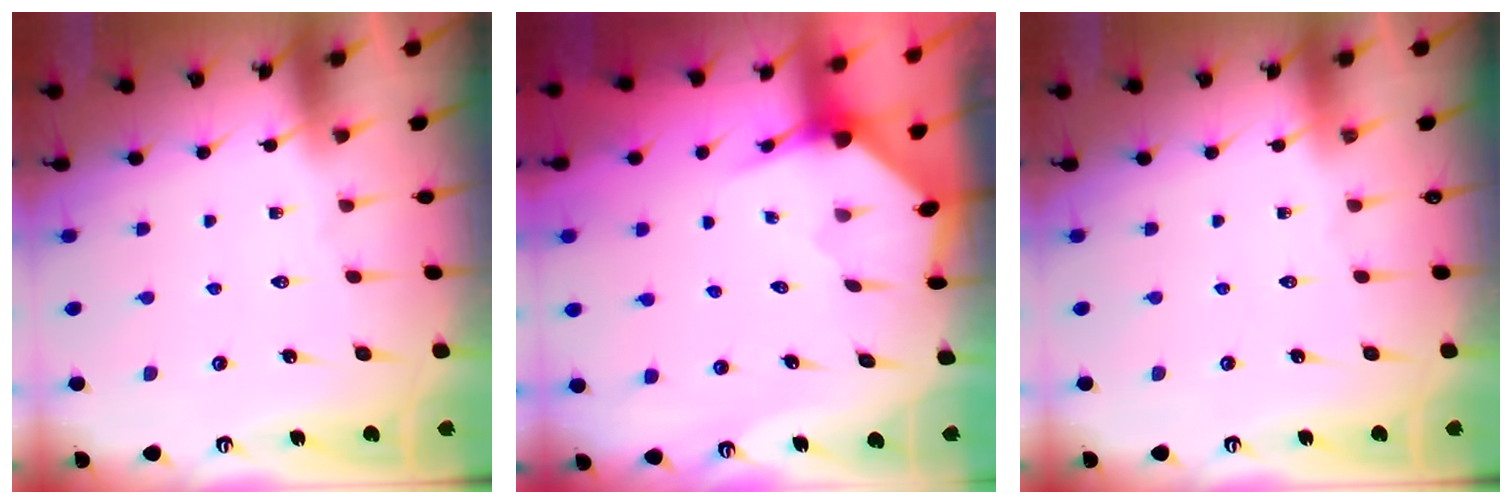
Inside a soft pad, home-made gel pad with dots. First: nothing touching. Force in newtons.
{"total": 3.2, "press": 3.2, "slide": 0.3}
{"total": 0.0}